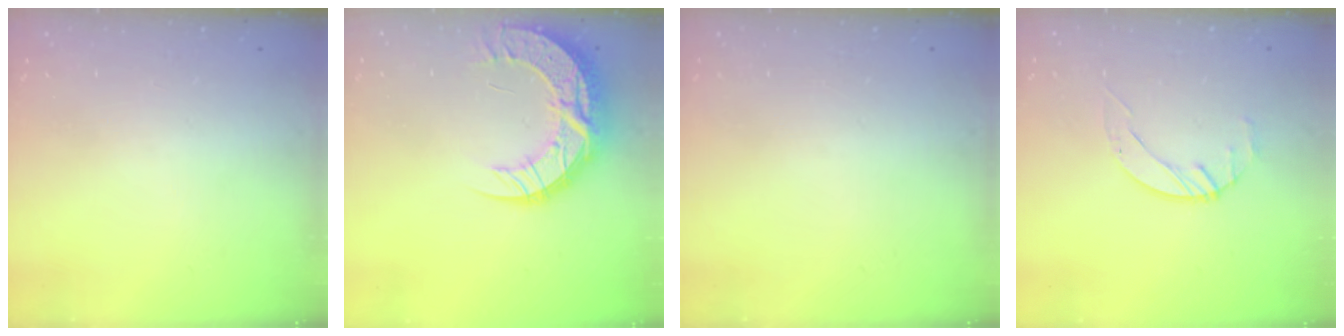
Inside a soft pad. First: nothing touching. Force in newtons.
{"total": 16.1, "press": 16.1, "slide": 1.3}
{"total": 0.0}
{"total": 2.1, "press": 2.0, "slide": 0.3}